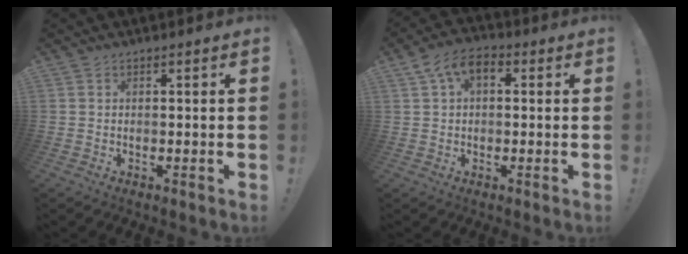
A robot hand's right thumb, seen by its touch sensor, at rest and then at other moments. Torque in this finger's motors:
{"motor_torque": [0.03, 0.04, 0.04, 0.09, 0.17]}